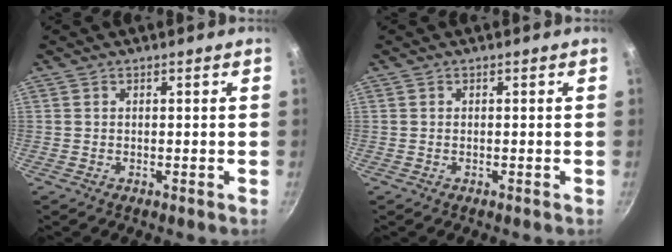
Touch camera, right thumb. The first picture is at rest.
{"total": 0.0}